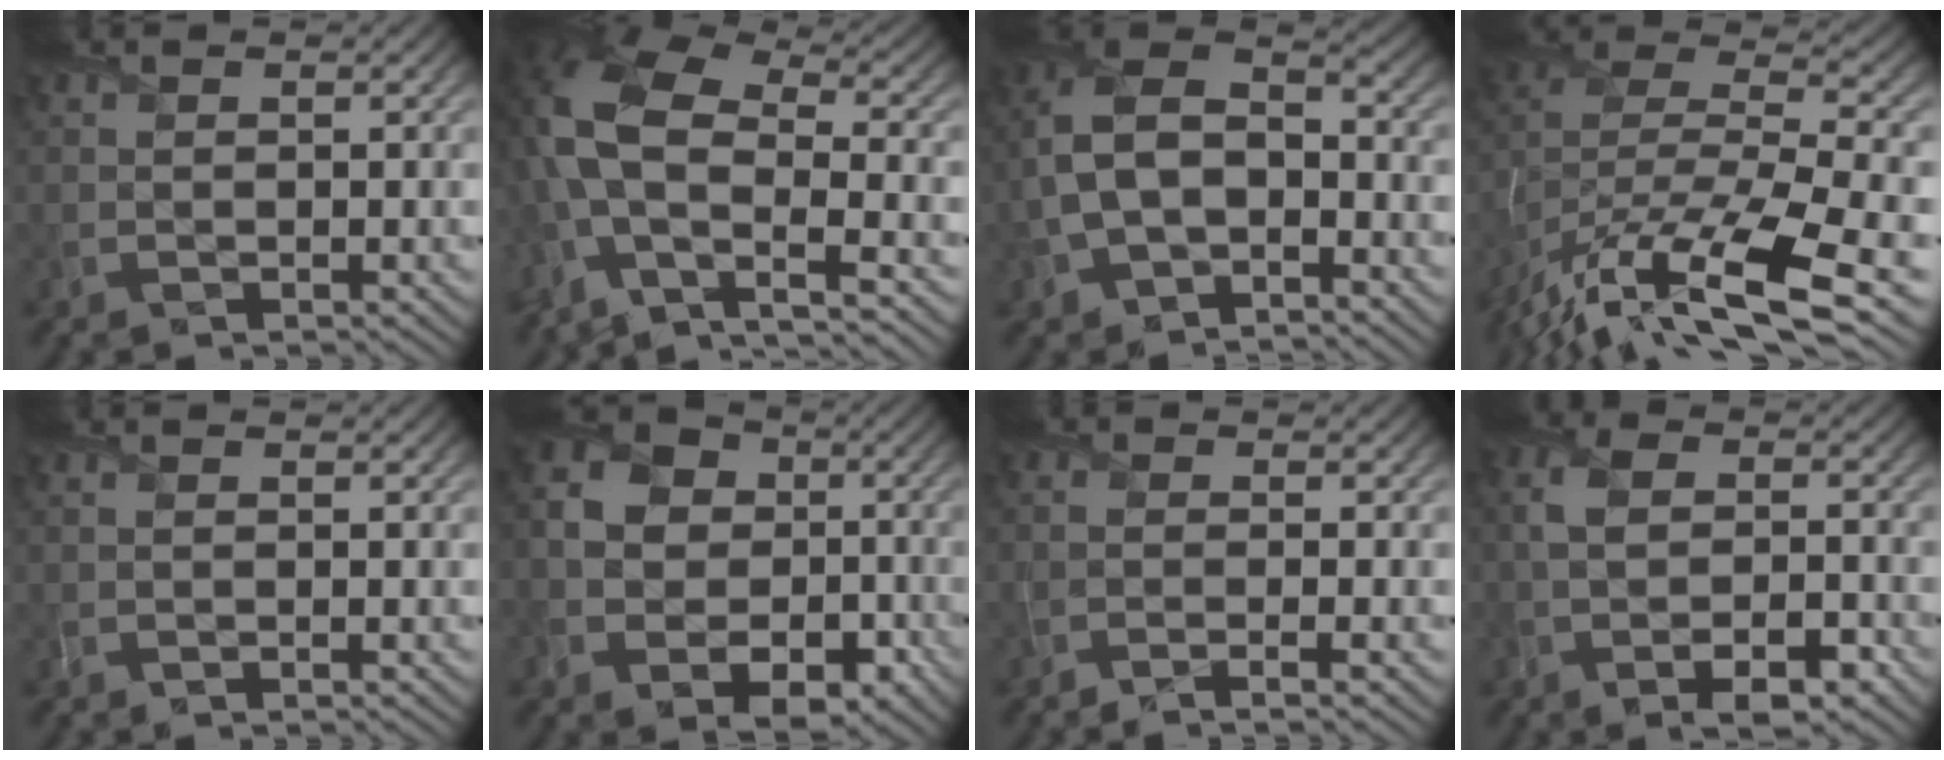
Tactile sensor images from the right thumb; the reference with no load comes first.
{"total": 15.0, "force": [-2.9, 8.7, 11.9], "torque": [-0.280, -0.022, -0.040]}
{"total": 10.7, "force": [-2.0, 6.4, 8.3], "torque": [-0.193, 0.002, -0.045]}
{"total": 17.1, "force": [-9.6, 6.0, 12.8], "torque": [-0.246, -0.001, -0.131]}
{"total": 0.0}
{"total": 12.2, "force": [-3.5, 9.6, 6.6], "torque": [-0.141, -0.046, -0.068]}
{"total": 2.5, "force": [-1.4, 0.4, 2.0], "torque": [-0.028, 0.002, -0.041]}
{"total": 7.4, "force": [-2.3, 3.7, 6.0], "torque": [-0.126, -0.007, -0.047]}